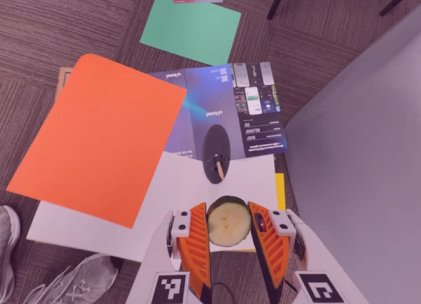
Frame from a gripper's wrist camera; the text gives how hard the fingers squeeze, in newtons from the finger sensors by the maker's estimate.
{"total": 9.1, "left": 9.7, "right": 8.5}